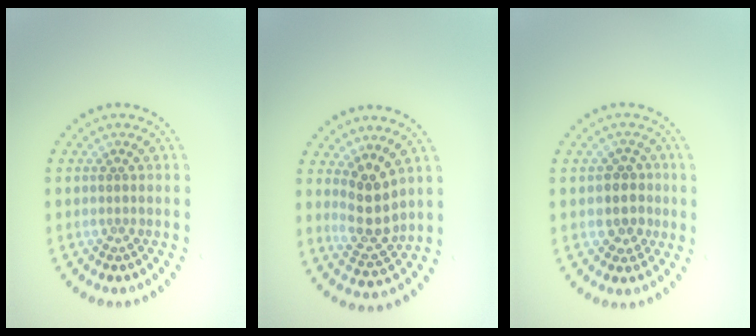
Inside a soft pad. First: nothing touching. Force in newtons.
{"total": 3.2, "press": 2.8, "slide": 1.5}
{"total": 2.5, "press": 2.2, "slide": 1.1}